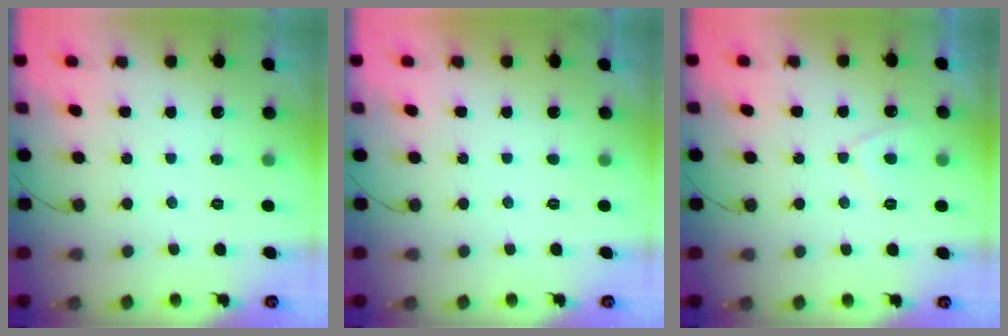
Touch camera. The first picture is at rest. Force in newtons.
{"total": 2.2, "press": 2.1, "slide": 0.3}
{"total": 2.8, "press": 2.7, "slide": 0.5}